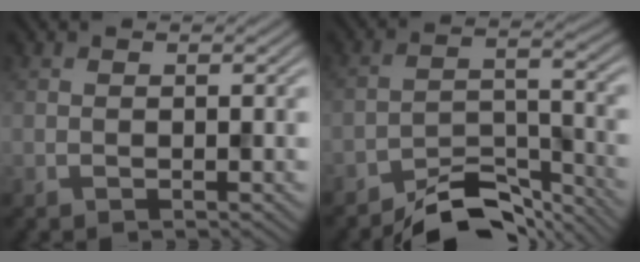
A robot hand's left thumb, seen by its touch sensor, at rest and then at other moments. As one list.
[{"total": 7.4, "force": [-6.7, 1.8, 2.5], "torque": [-0.038, 0.004, -0.123]}]